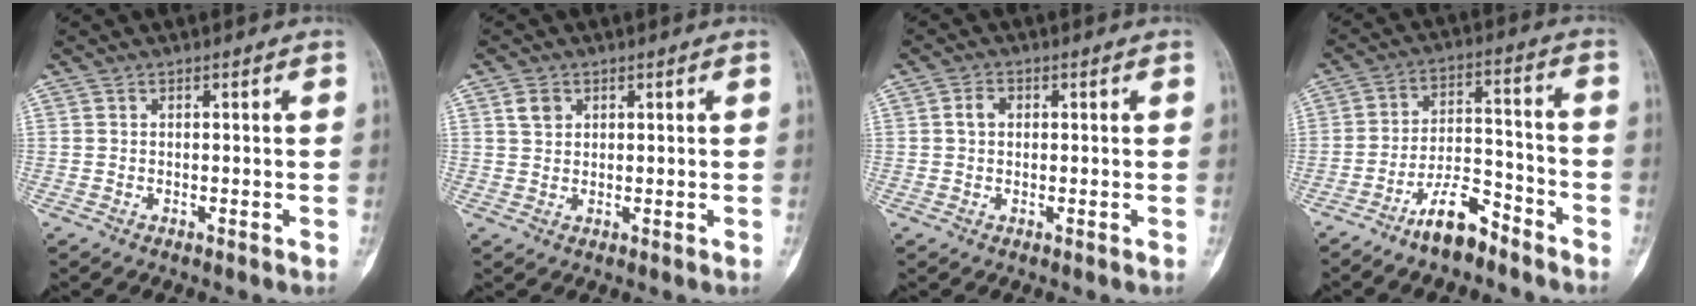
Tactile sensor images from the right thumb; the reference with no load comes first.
{"total": 2.7, "force": [1.3, 2.0, 1.3], "torque": [-0.016, -0.001, 0.026]}
{"total": 2.4, "force": [0.4, 1.8, 1.5], "torque": [-0.025, 0.008, 0.005]}
{"total": 9.3, "force": [-7.0, 3.2, 5.1], "torque": [-0.086, 0.061, -0.128]}